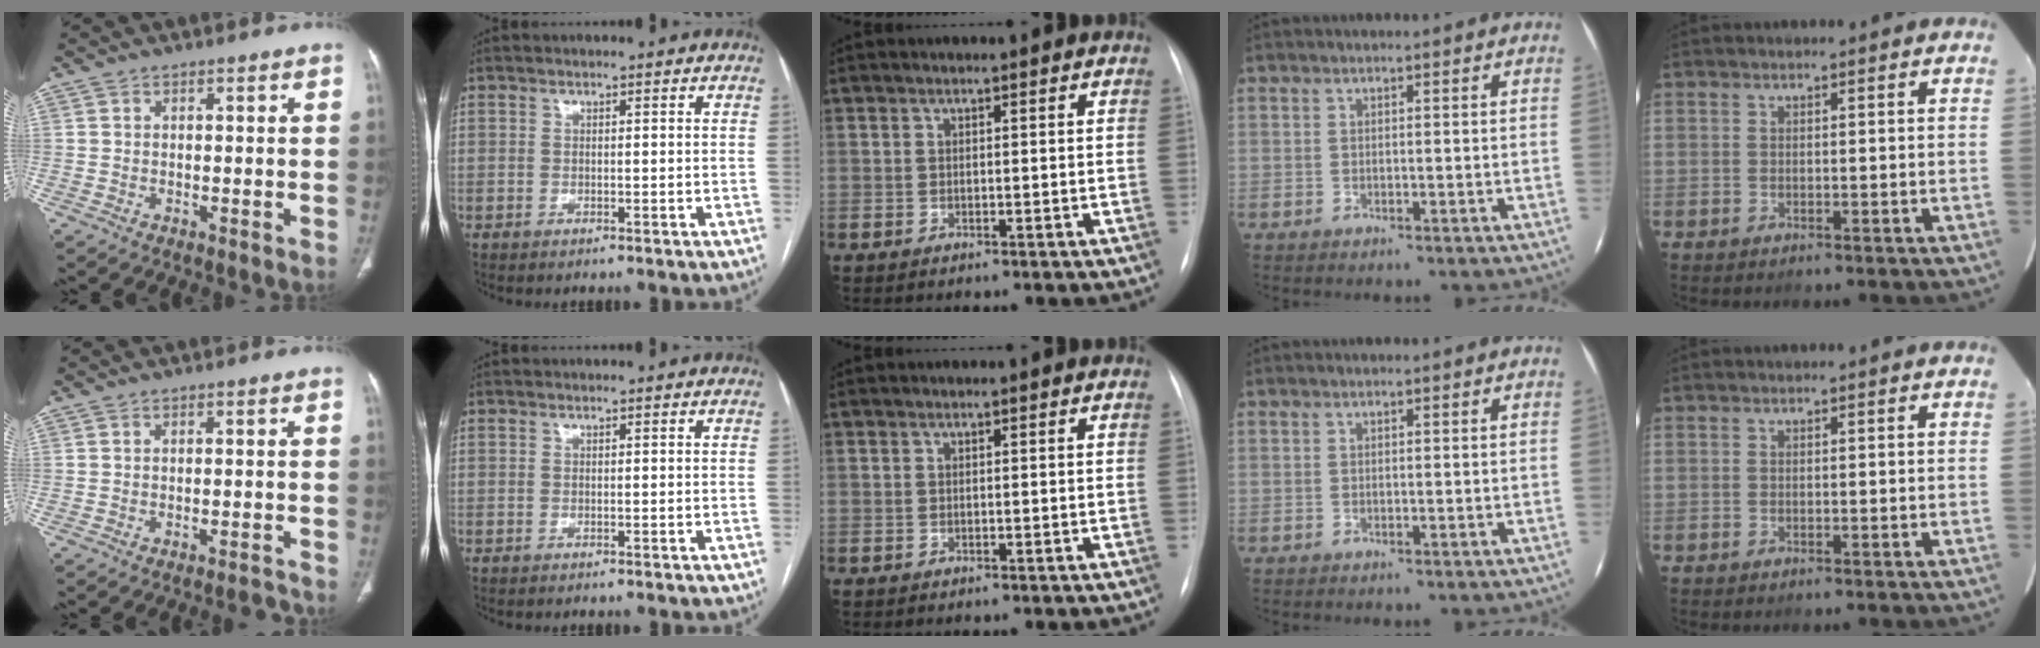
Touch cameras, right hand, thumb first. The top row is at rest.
{"thumb": {"total": 3.4, "force": [-3.2, 0.6, 0.9], "torque": [-0.013, 0.021, -0.041]}}